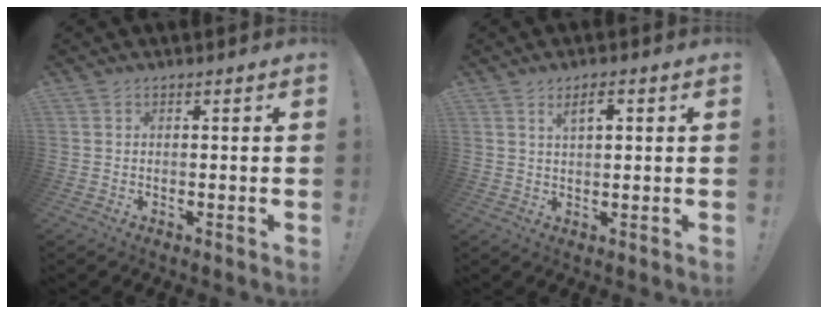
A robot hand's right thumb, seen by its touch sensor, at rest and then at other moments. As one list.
[{"total": 4.0, "force": [1.7, 1.5, 3.3], "torque": [-0.045, -0.005, 0.024]}]